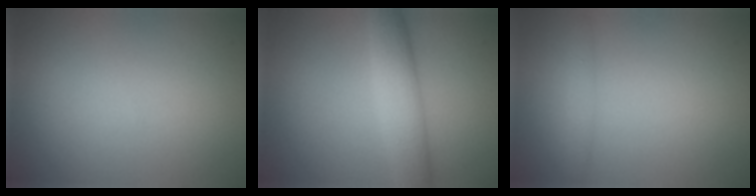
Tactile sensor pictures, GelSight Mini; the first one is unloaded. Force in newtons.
{"total": 4.6, "press": 4.6, "slide": 0.1}
{"total": 1.1, "press": 1.0, "slide": 0.1}